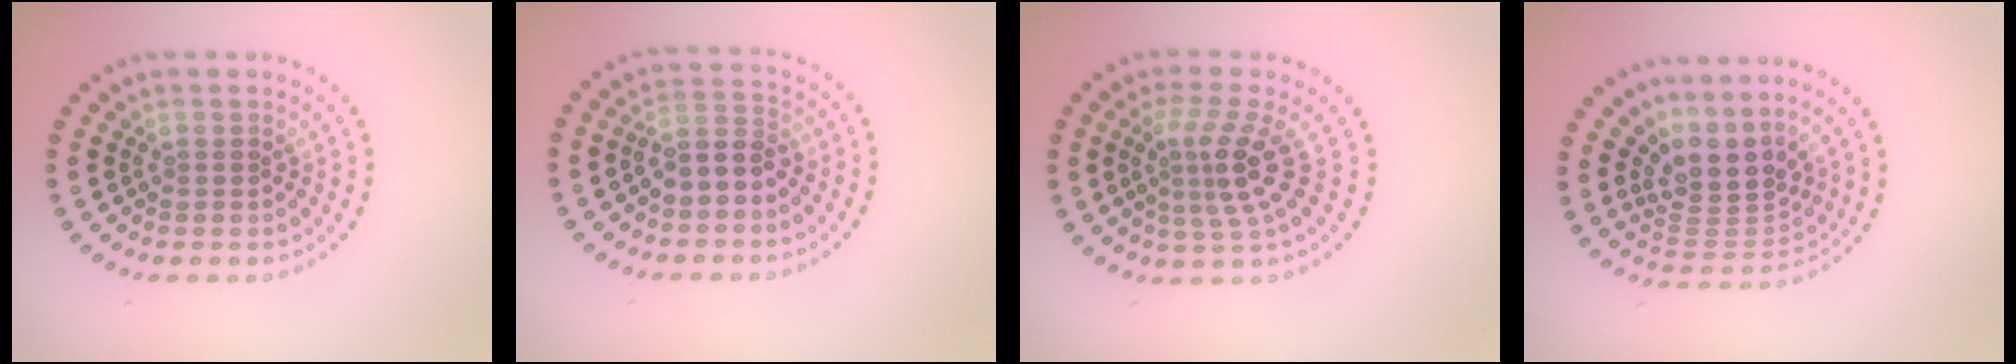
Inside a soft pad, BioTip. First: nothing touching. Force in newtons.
{"total": 2.9, "press": 2.7, "slide": 1.2}
{"total": 3.7, "press": 2.6, "slide": 2.7}
{"total": 4.0, "press": 2.7, "slide": 2.9}